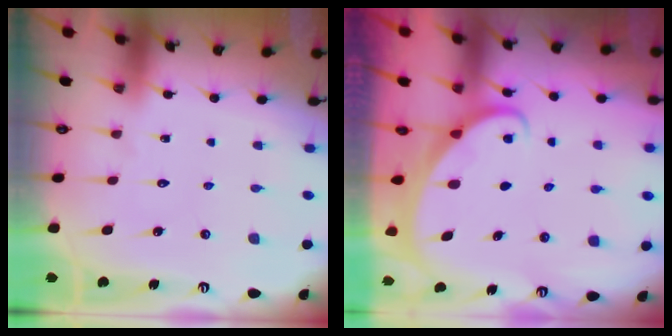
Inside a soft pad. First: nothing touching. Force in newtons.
{"total": 1.7, "press": 1.7, "slide": 0.2}